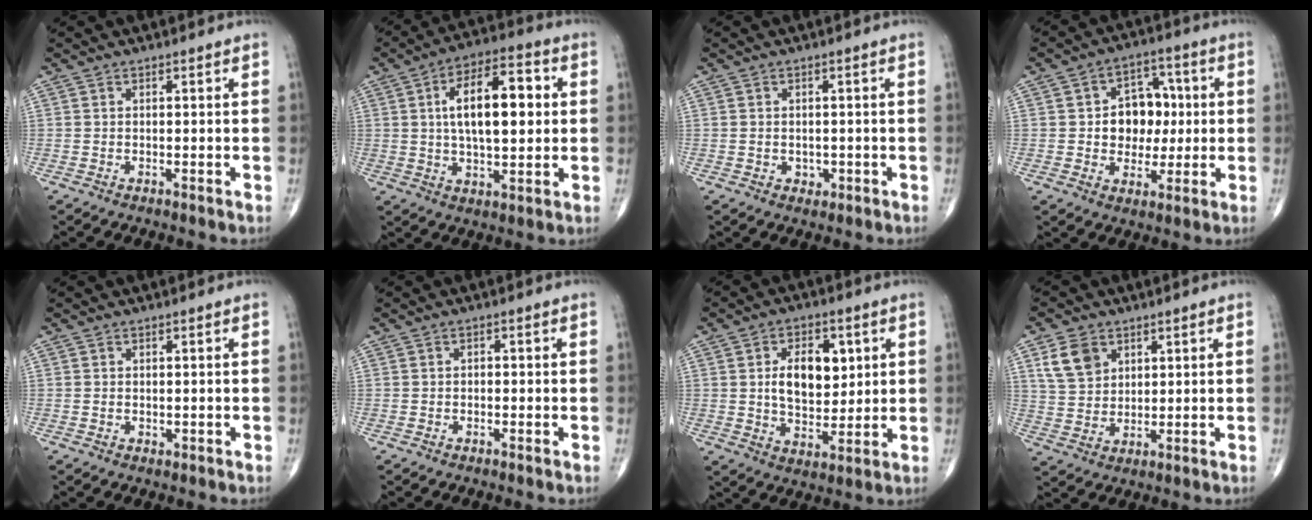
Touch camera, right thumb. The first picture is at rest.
{"total": 15.3, "force": [2.4, 6.9, 13.4], "torque": [-0.204, 0.011, 0.035]}
{"total": 2.0, "force": [-0.5, 1.7, 0.9], "torque": [-0.002, 0.003, -0.002]}
{"total": 10.7, "force": [0.6, 8.3, 6.7], "torque": [-0.046, 0.018, 0.010]}
{"total": 0.8, "force": [0.0, 0.7, 0.4], "torque": [-0.007, 0.000, 0.001]}
{"total": 0.7, "force": [-0.2, 0.5, 0.4], "torque": [0.001, 0.000, -0.006]}
{"total": 11.4, "force": [2.5, 7.0, 8.7], "torque": [-0.103, -0.013, 0.046]}
{"total": 7.5, "force": [3.5, 5.4, 3.8], "torque": [-0.053, -0.012, 0.072]}